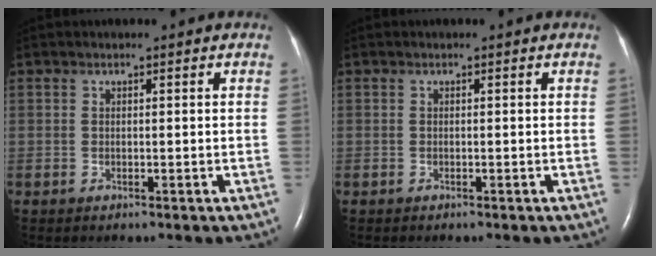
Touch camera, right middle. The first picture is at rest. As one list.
[{"total": 0.0}]